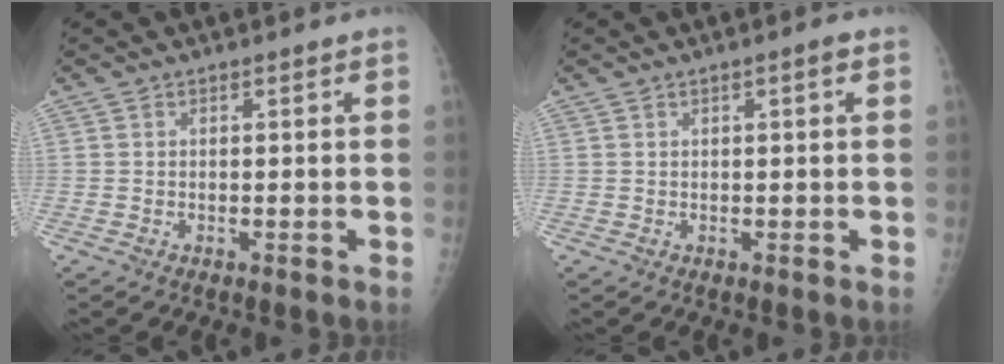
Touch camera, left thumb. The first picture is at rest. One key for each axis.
{"total": 1.4, "fx": 0.5, "fy": 0.2, "fz": 1.3, "tx": -0.023, "ty": 0.002, "tz": 0.006}